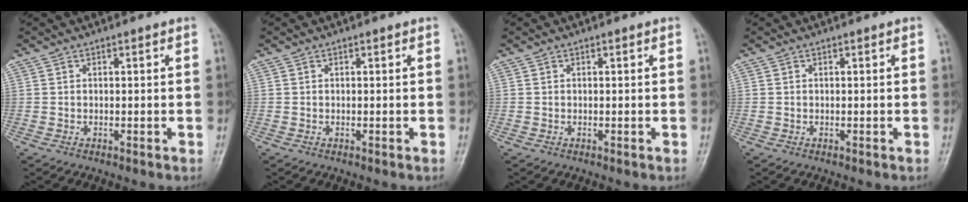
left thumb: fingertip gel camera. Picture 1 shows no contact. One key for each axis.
{"total": 0.0}
{"total": 0.0}
{"total": 0.0}